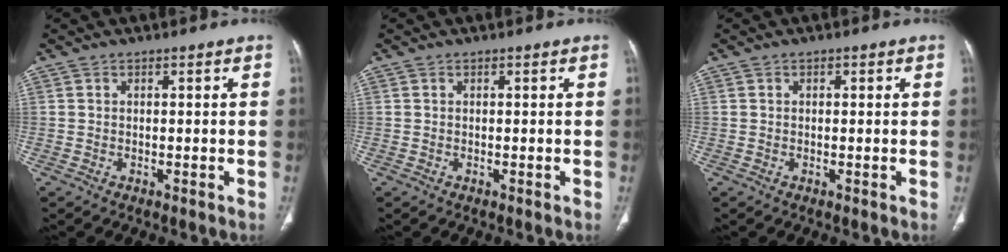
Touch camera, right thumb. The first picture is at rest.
{"total": 0.0}
{"total": 0.7, "force": [0.3, 0.4, 0.4], "torque": [-0.004, 0.001, 0.003]}